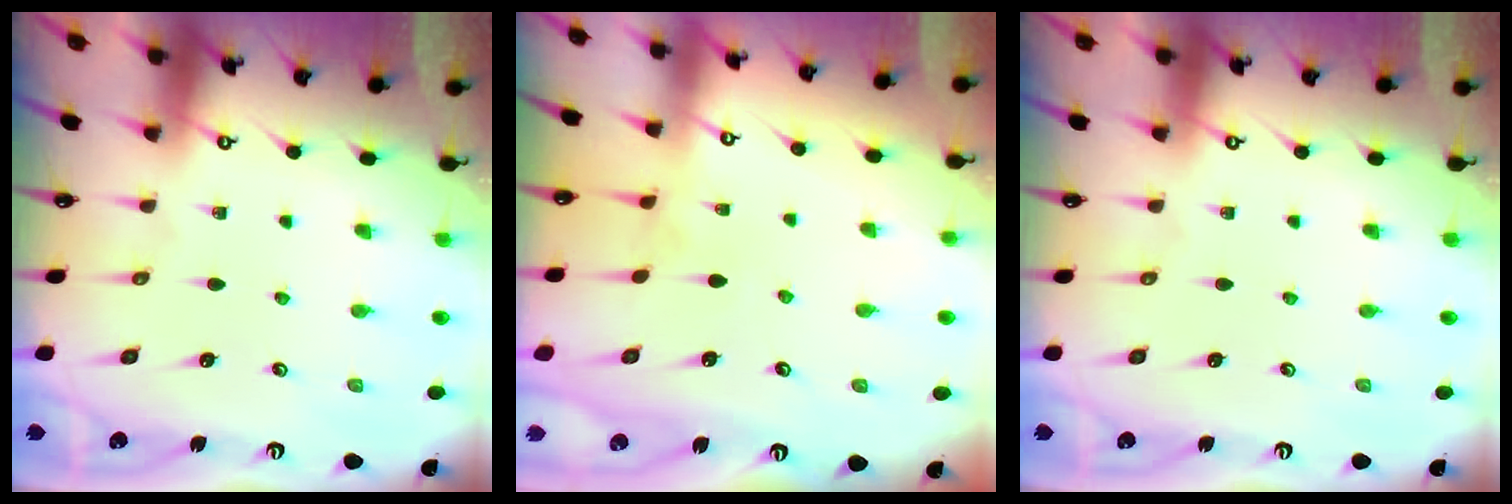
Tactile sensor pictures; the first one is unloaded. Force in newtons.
{"total": 3.9, "press": 3.9, "slide": 0.3}
{"total": 0.0}